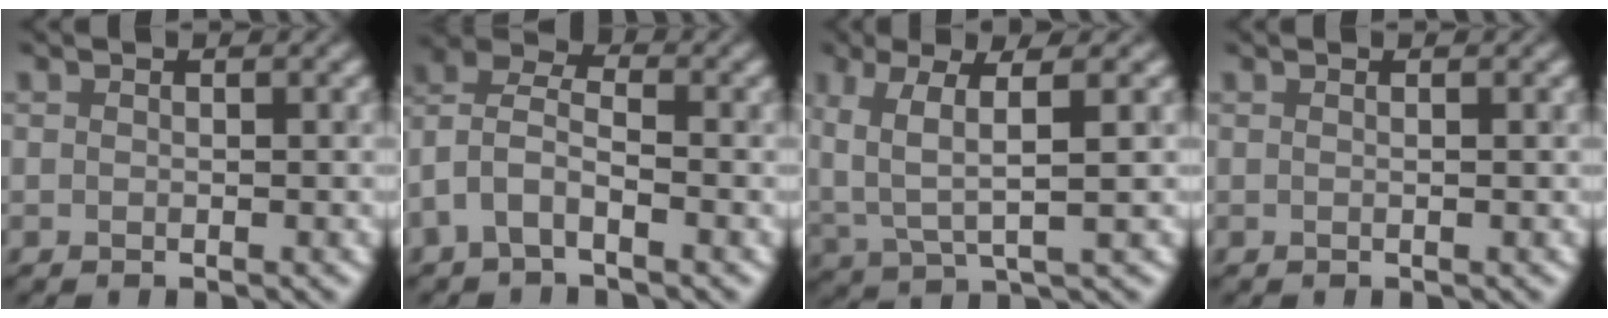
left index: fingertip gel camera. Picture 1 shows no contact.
{"total": 3.7, "force": [-1.4, 2.1, 2.8], "torque": [-0.063, 0.016, -0.037]}
{"total": 4.9, "force": [1.5, 1.6, 4.4], "torque": [-0.100, -0.001, 0.035]}
{"total": 0.9, "force": [0.2, 0.5, 0.8], "torque": [0.001, -0.006, -0.007]}